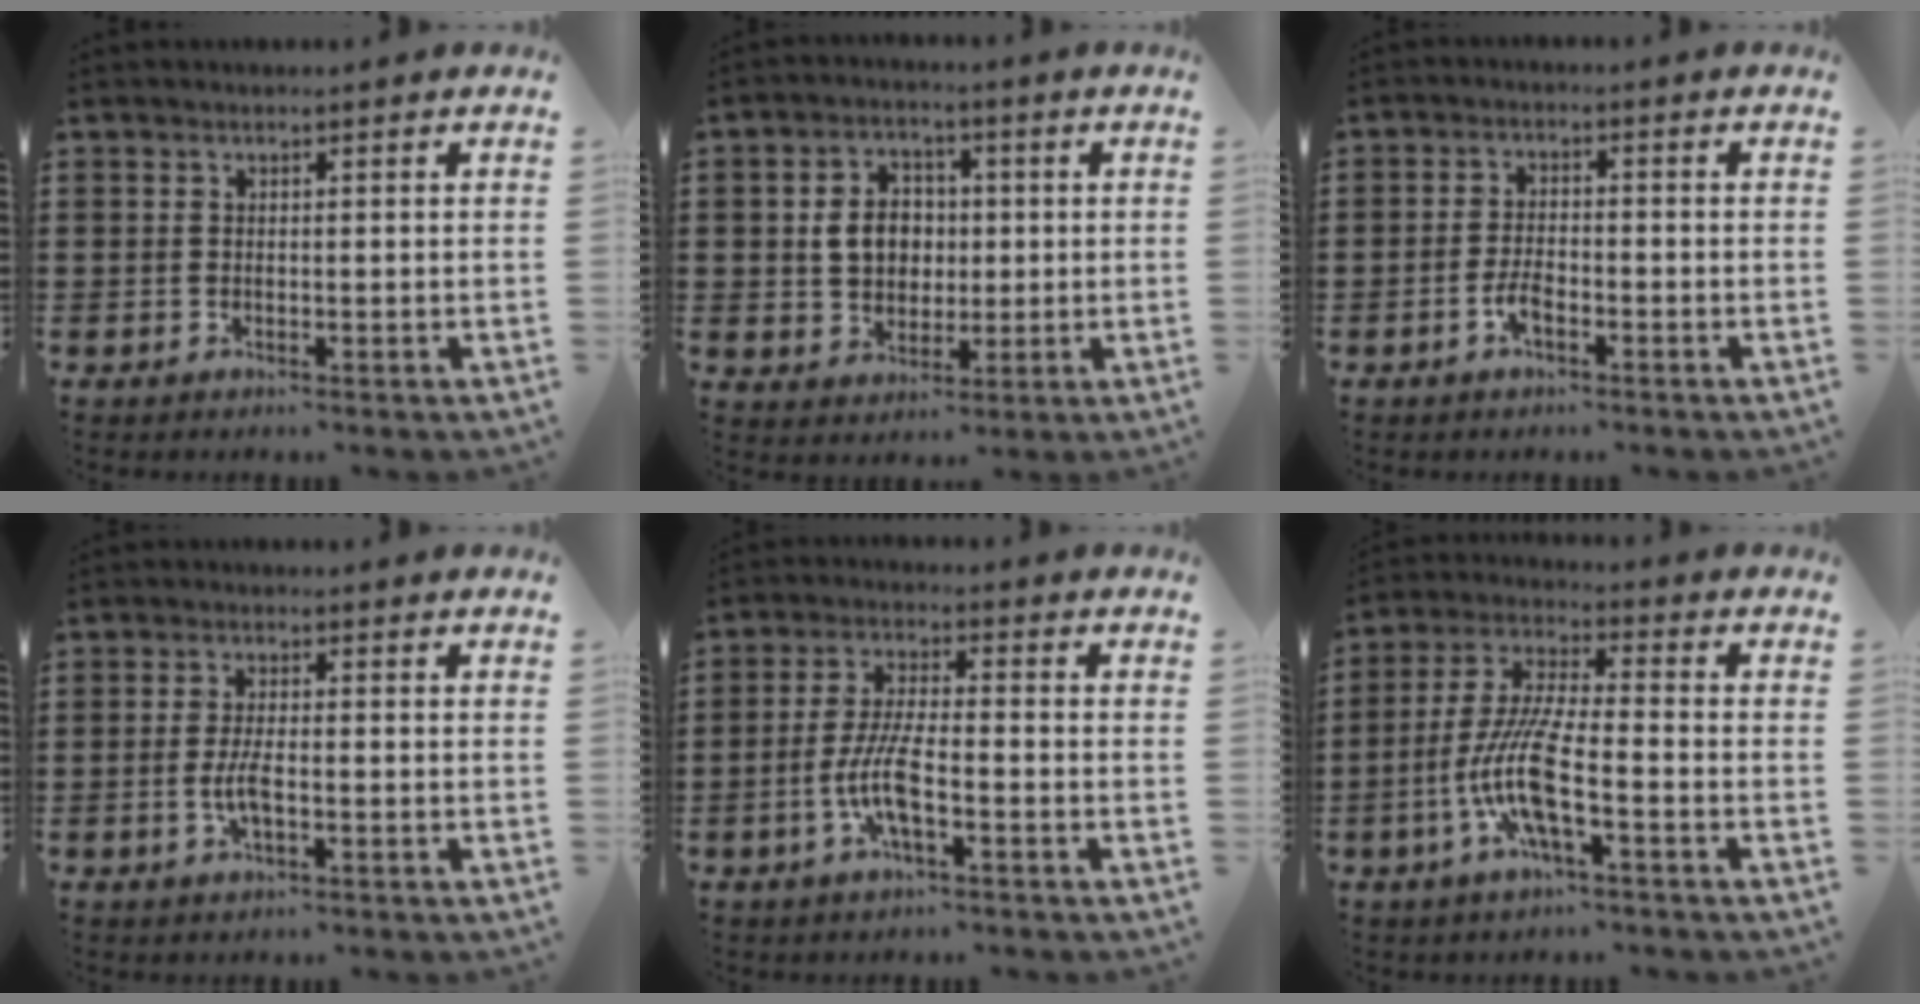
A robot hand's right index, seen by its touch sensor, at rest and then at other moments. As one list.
[{"total": 6.5, "force": [0.4, 5.3, 3.7], "torque": [-0.086, 0.012, 0.001]}, {"total": 2.8, "force": [-1.4, 1.0, 2.2], "torque": [-0.054, -0.003, -0.029]}, {"total": 3.5, "force": [-0.8, 0.9, 3.2], "torque": [-0.072, -0.003, -0.020]}, {"total": 7.1, "force": [-2.5, 1.6, 6.5], "torque": [-0.148, -0.014, -0.053]}, {"total": 9.6, "force": [-3.7, 1.6, 8.8], "torque": [-0.198, -0.014, -0.076]}]